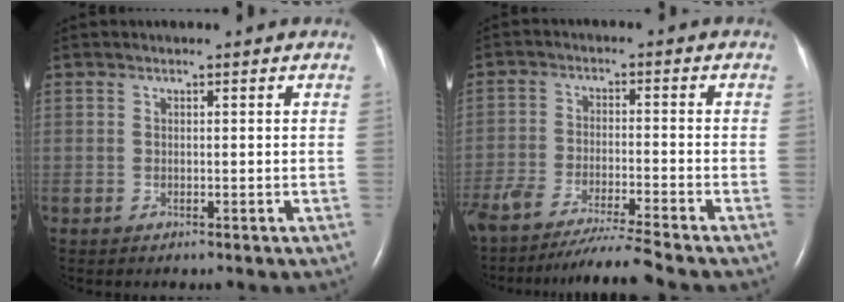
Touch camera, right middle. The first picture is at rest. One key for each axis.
{"total": 10.9, "fx": -9.7, "fy": -1.7, "fz": 4.5, "tx": -0.067, "ty": -0.028, "tz": -0.166}